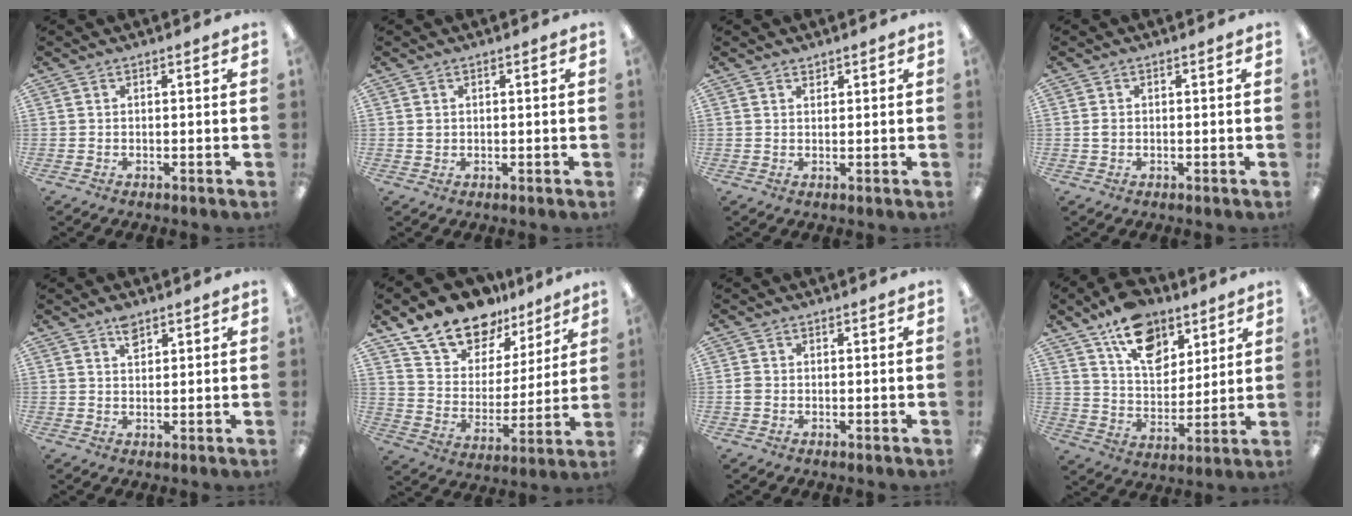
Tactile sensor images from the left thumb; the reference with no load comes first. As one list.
[{"total": 1.1, "force": [0.5, 0.9, 0.3], "torque": [-0.007, 0.004, 0.008]}, {"total": 1.3, "force": [1.2, 0.5, 0.0], "torque": [0.007, -0.005, 0.022]}, {"total": 1.2, "force": [0.1, 1.0, 0.8], "torque": [-0.015, 0.005, 0.000]}, {"total": 3.4, "force": [2.3, 1.8, 1.8], "torque": [-0.024, -0.006, 0.040]}, {"total": 16.4, "force": [13.2, 8.7, 4.6], "torque": [-0.106, -0.089, 0.247]}, {"total": 1.5, "force": [-0.2, 1.3, 0.7], "torque": [-0.012, 0.004, -0.005]}, {"total": 15.6, "force": [10.0, 9.2, 7.5], "torque": [-0.113, -0.049, 0.183]}]